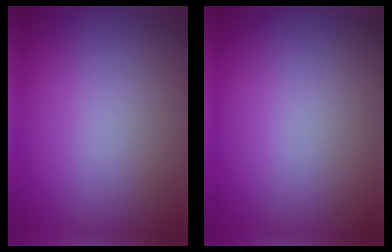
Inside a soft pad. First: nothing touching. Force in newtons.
{"total": 0.0}